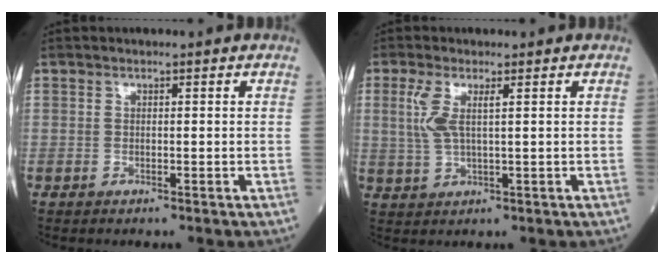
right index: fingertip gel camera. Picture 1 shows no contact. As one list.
[{"total": 4.3, "force": [1.3, 0.9, 4.0], "torque": [-0.102, 0.006, 0.030]}]